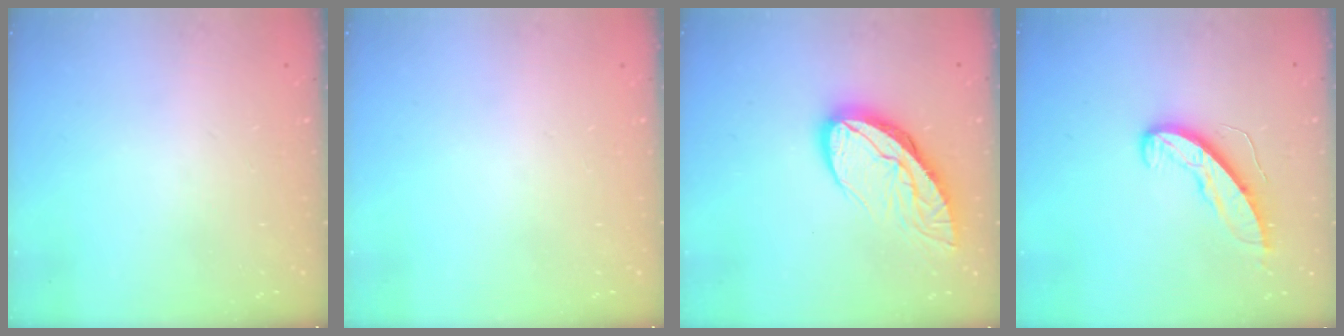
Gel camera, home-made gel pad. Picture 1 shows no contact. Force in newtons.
{"total": 0.0}
{"total": 11.6, "press": 11.5, "slide": 1.4}
{"total": 8.9, "press": 8.9, "slide": 0.2}